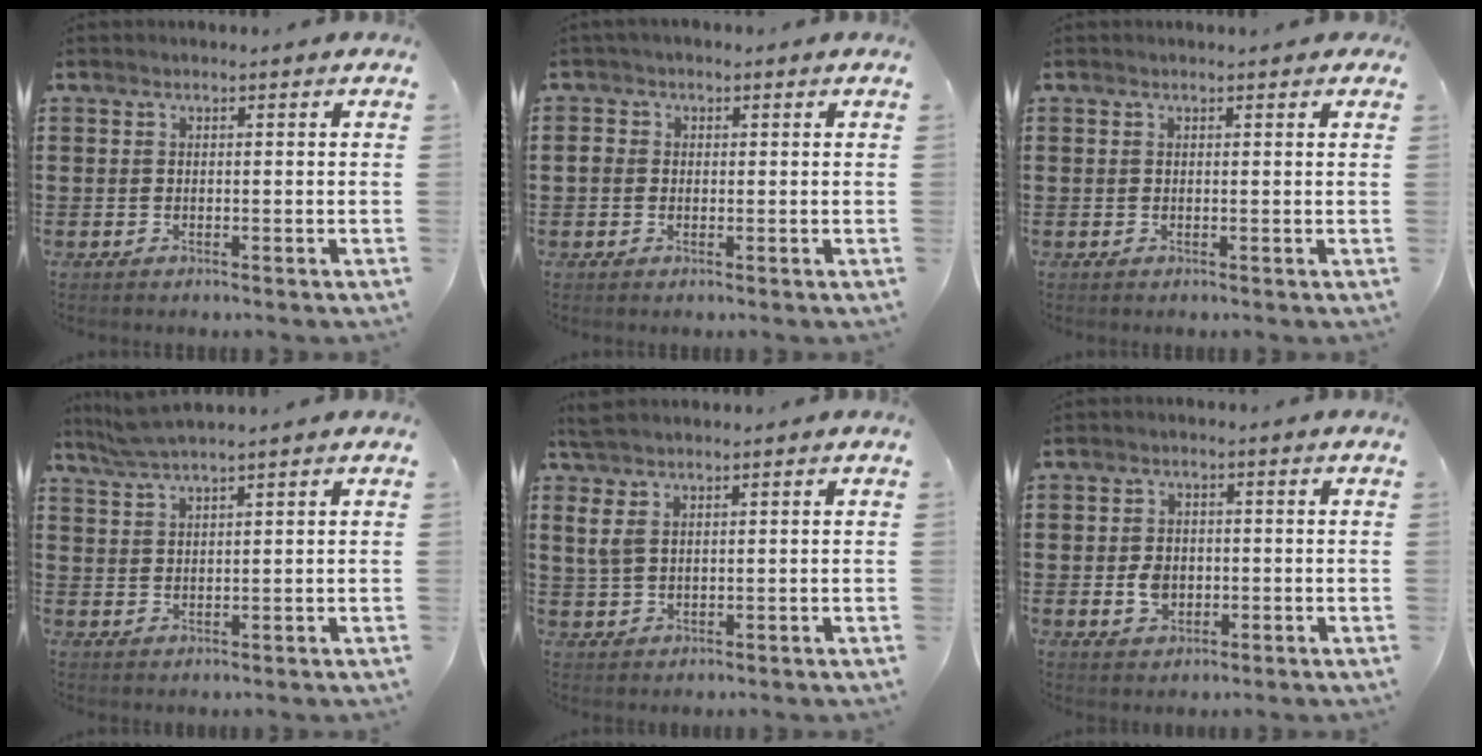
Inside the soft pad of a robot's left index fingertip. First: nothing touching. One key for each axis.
{"total": 1.8, "fx": 0.1, "fy": 1.5, "fz": 0.9, "tx": -0.022, "ty": 0.008, "tz": 0.001}
{"total": 0.6, "fx": 0.4, "fy": 0.1, "fz": 0.4, "tx": -0.008, "ty": 0.003, "tz": 0.008}
{"total": 3.1, "fx": 2.7, "fy": -0.1, "fz": 1.5, "tx": -0.037, "ty": -0.005, "tz": 0.050}
{"total": 3.6, "fx": 2.0, "fy": 1.4, "fz": 2.7, "tx": -0.067, "ty": 0.002, "tz": 0.034}
{"total": 3.6, "fx": -0.5, "fy": 2.8, "fz": 2.2, "tx": -0.038, "ty": 0.002, "tz": -0.012}